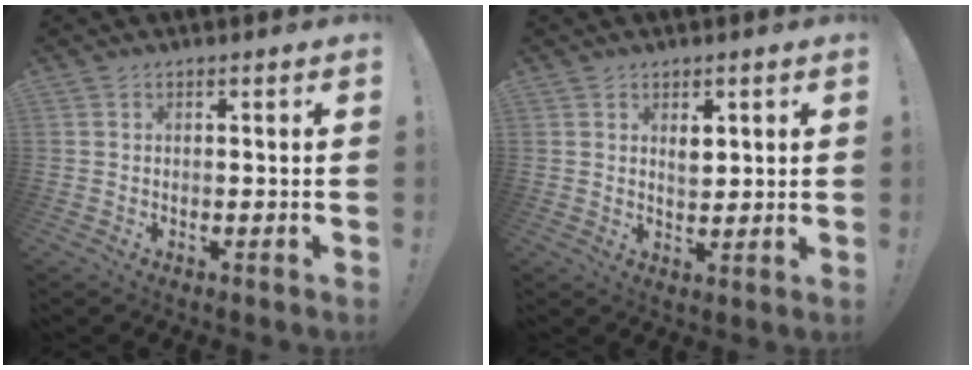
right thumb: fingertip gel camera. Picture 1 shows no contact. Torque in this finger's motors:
{"motor_torque": [-0.17, 0.31, 0.13, 0.39, 0.13]}